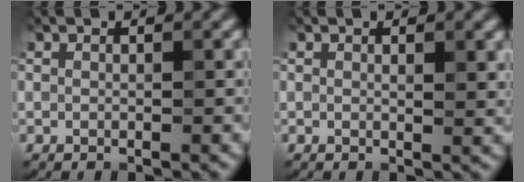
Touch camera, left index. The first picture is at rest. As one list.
[{"total": 1.5, "force": [0.6, 0.6, 1.3], "torque": [-0.019, 0.001, 0.012]}]